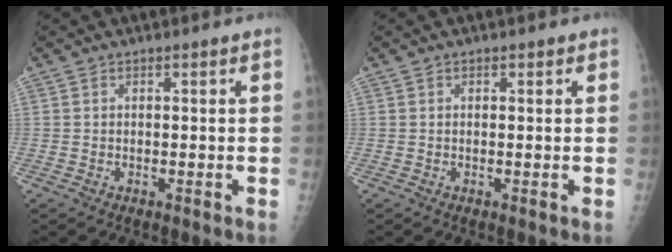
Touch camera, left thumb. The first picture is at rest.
{"total": 0.6, "force": [0.3, 0.4, 0.3], "torque": [-0.003, 0.000, 0.001]}